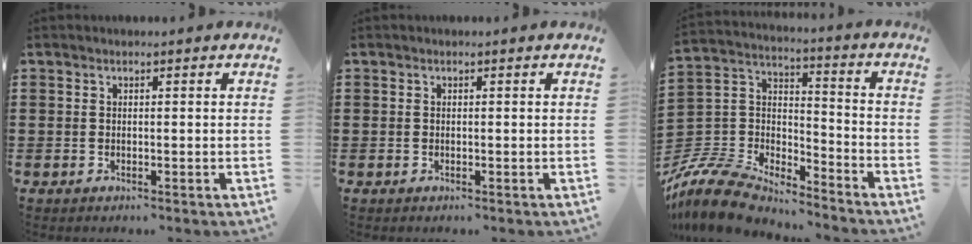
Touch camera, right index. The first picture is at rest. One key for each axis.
{"total": 0.0}
{"total": 9.9, "fx": -9.2, "fy": 2.7, "fz": 2.4, "tx": -0.077, "ty": 0.004, "tz": -0.189}